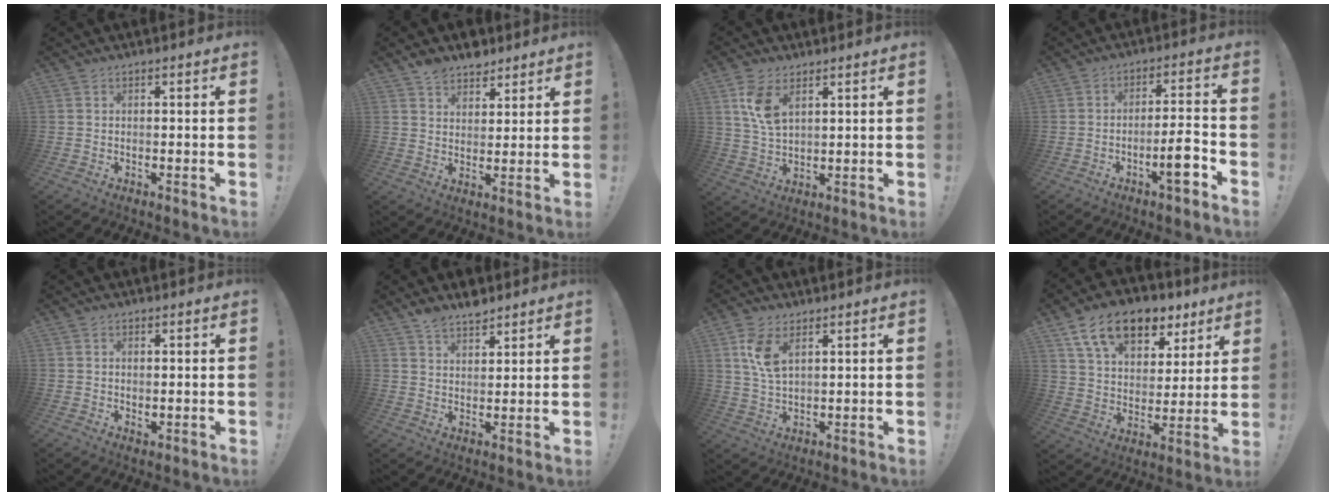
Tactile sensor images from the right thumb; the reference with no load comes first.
{"total": 7.2, "force": [5.7, 4.1, 1.3], "torque": [-0.011, -0.038, 0.107]}
{"total": 8.5, "force": [4.4, 4.4, 5.8], "torque": [-0.102, -0.016, 0.080]}
{"total": 9.1, "force": [-4.4, 1.7, 7.7], "torque": [-0.105, 0.019, -0.074]}
{"total": 1.2, "force": [0.4, 0.7, 0.9], "torque": [-0.005, -0.003, 0.007]}
{"total": 5.7, "force": [4.8, 2.2, 1.9], "torque": [-0.018, -0.030, 0.086]}
{"total": 7.8, "force": [4.0, 3.9, 5.4], "torque": [-0.103, -0.020, 0.069]}
{"total": 16.4, "force": [10.3, 9.6, 8.5], "torque": [-0.143, -0.056, 0.188]}